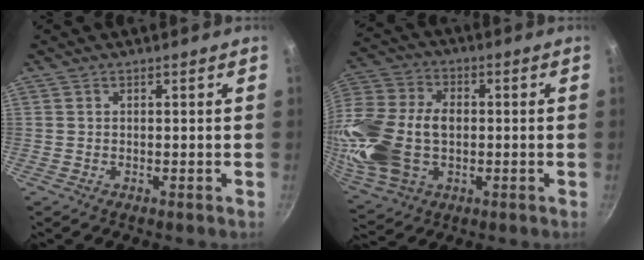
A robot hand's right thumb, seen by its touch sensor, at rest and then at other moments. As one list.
[{"total": 21.0, "force": [-1.3, 14.3, 15.3], "torque": [-0.305, 0.025, -0.019]}]